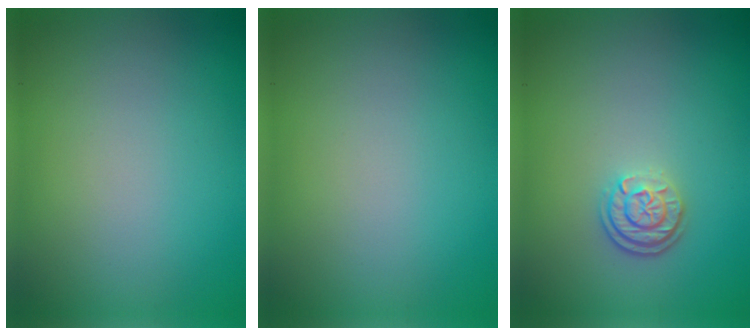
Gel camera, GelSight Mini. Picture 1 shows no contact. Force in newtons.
{"total": 0.0}
{"total": 2.5, "press": 2.0, "slide": 1.5}